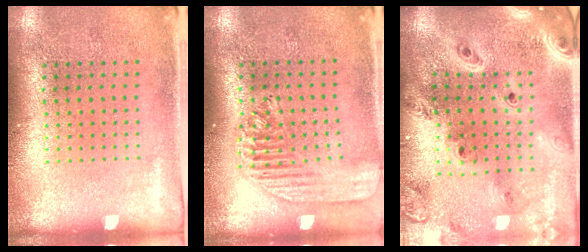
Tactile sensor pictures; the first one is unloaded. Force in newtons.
{"total": 1.7, "press": 1.5, "slide": 0.7}
{"total": 4.0, "press": 3.0, "slide": 2.6}